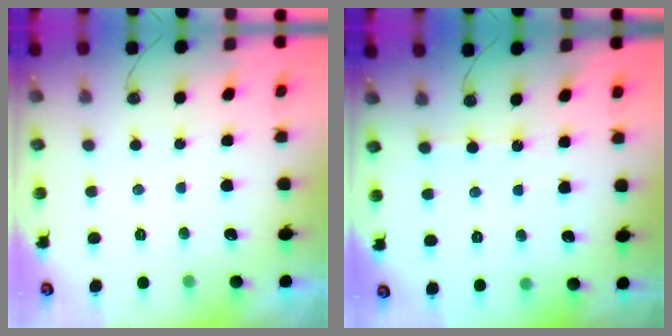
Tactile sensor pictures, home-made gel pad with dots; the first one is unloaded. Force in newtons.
{"total": 0.9, "press": 0.8, "slide": 0.2}